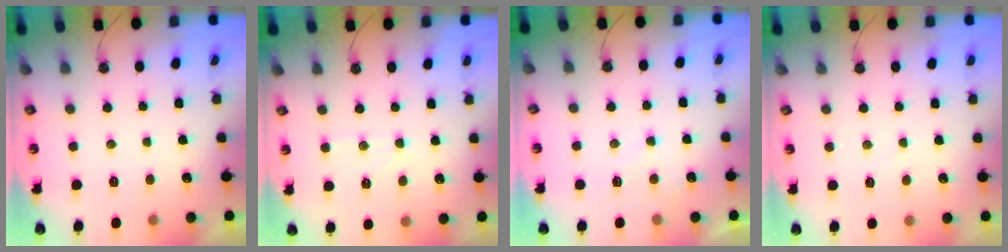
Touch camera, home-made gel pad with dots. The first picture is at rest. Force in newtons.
{"total": 3.4, "press": 3.4, "slide": 0.6}
{"total": 6.5, "press": 6.5, "slide": 0.7}
{"total": 3.3, "press": 3.2, "slide": 0.5}